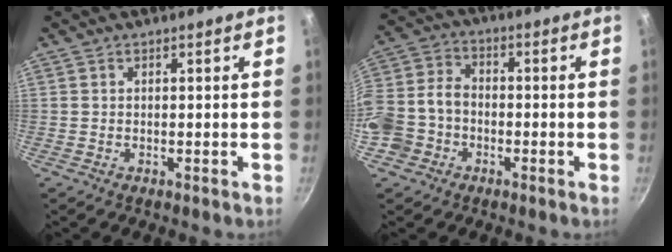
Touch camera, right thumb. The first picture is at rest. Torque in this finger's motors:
{"motor_torque": [0.44, 0.05, 0.65, 0.25, 0.16]}